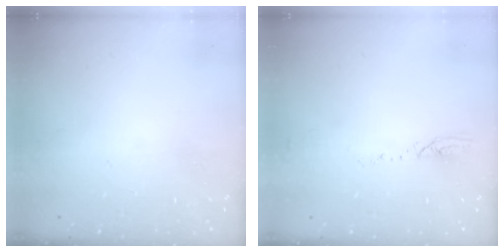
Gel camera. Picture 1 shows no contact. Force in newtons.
{"total": 2.6, "press": 2.6, "slide": 0.3}